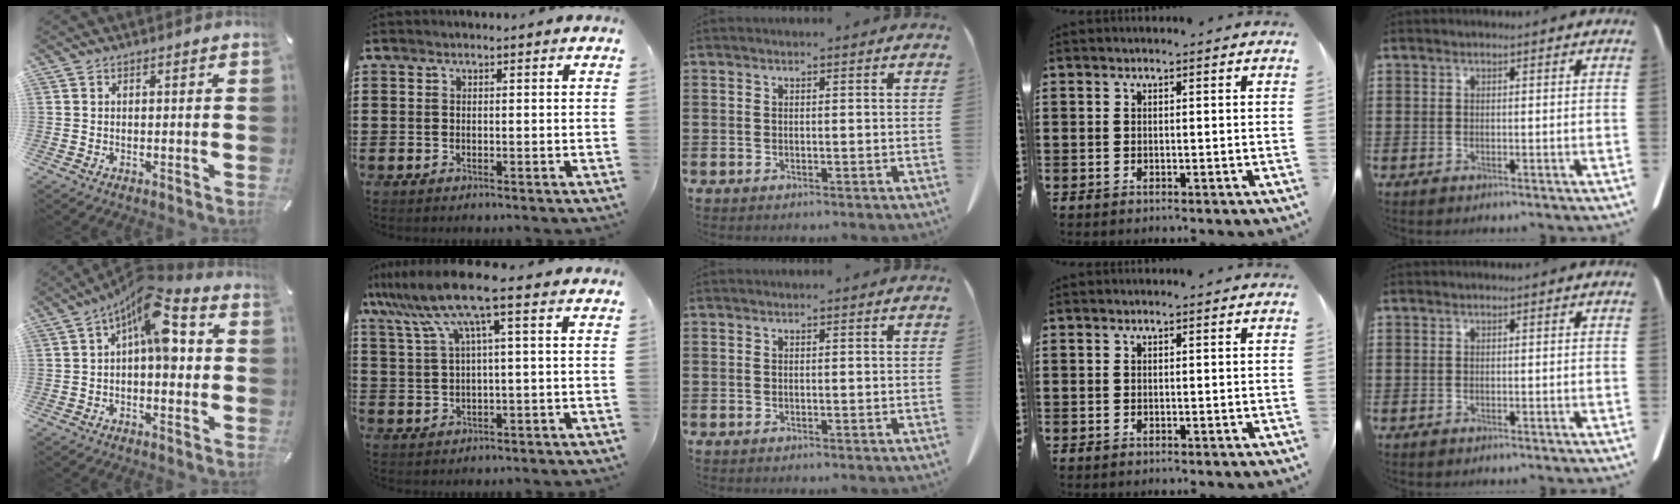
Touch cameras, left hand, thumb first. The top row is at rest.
{"thumb": {"total": 12.0, "force": [2.1, 5.7, 10.4], "torque": [-0.148, -0.015, 0.035]}, "index": {"total": 9.0, "force": [4.1, 0.2, 8.0], "torque": [-0.185, -0.020, 0.064]}}